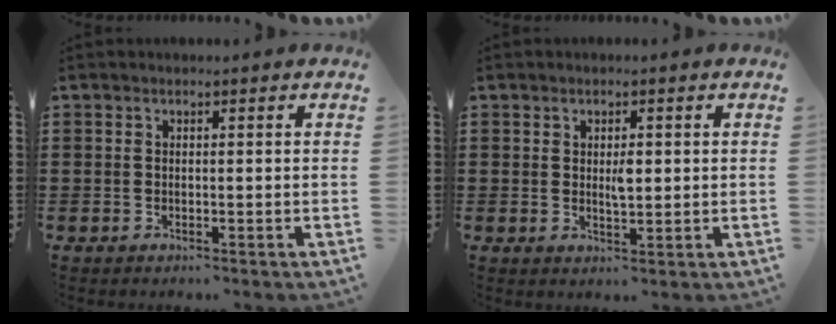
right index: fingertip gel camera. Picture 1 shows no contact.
{"total": 2.6, "force": [0.4, 0.9, 2.4], "torque": [-0.041, -0.001, 0.004]}